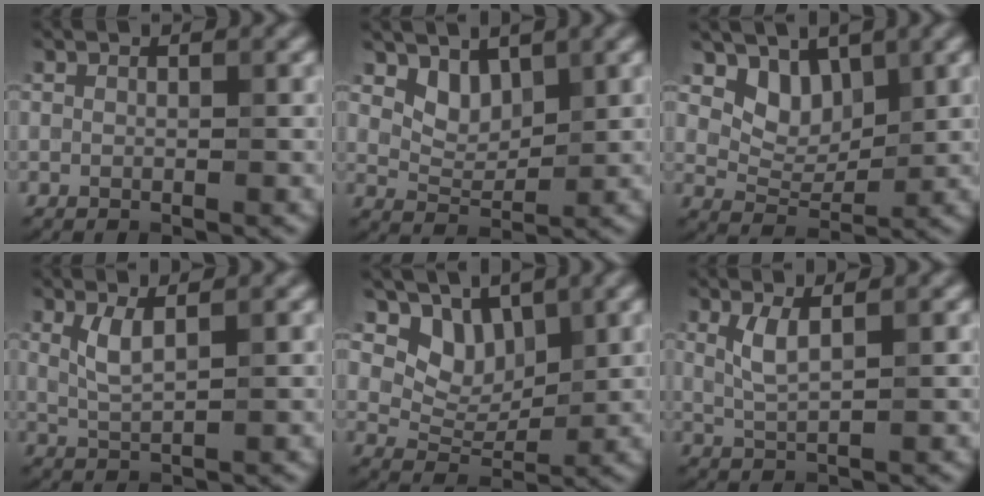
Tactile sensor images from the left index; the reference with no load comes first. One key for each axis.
{"total": 2.5, "fx": 1.5, "fy": 1.5, "fz": 1.3, "tx": -0.029, "ty": -0.016, "tz": 0.026}
{"total": 3.7, "fx": 2.1, "fy": 2.5, "fz": 1.8, "tx": -0.042, "ty": -0.022, "tz": 0.041}
{"total": 2.1, "fx": 0.8, "fy": 0.4, "fz": 1.9, "tx": -0.046, "ty": -0.006, "tz": 0.019}
{"total": 4.2, "fx": 2.4, "fy": 2.8, "fz": 2.0, "tx": -0.039, "ty": -0.018, "tz": 0.039}
{"total": 2.2, "fx": 0.7, "fy": 0.4, "fz": 2.0, "tx": -0.048, "ty": -0.006, "tz": 0.018}